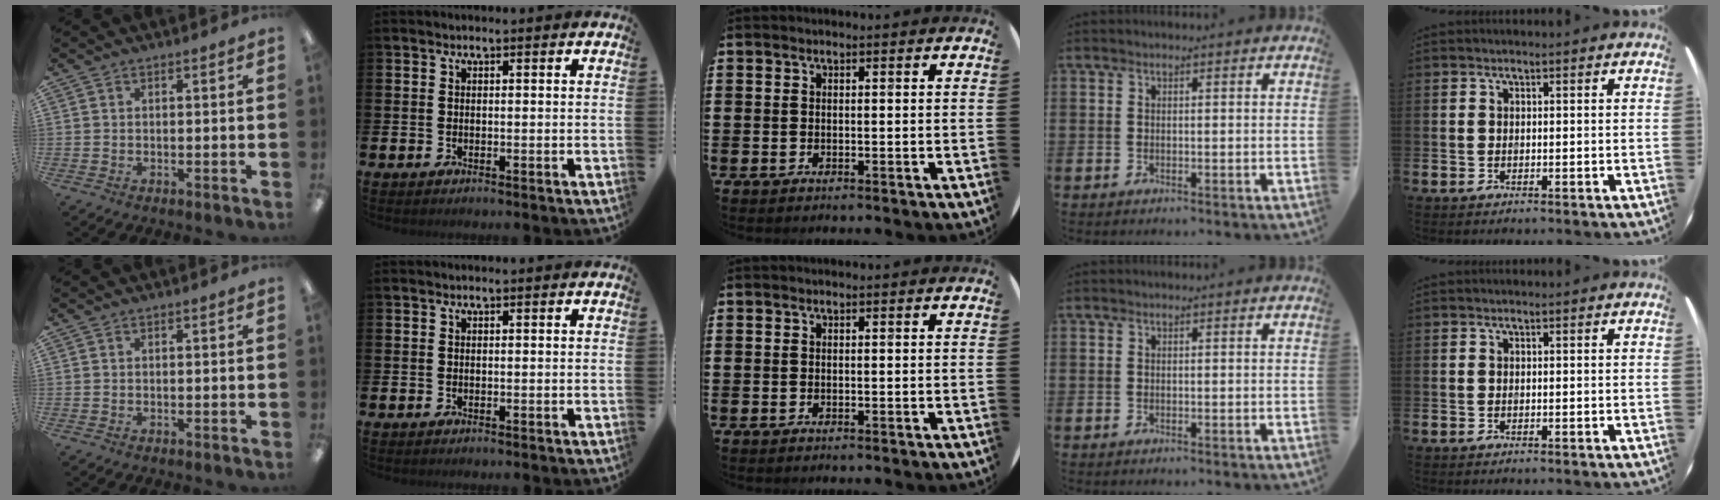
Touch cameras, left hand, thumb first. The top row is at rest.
{}